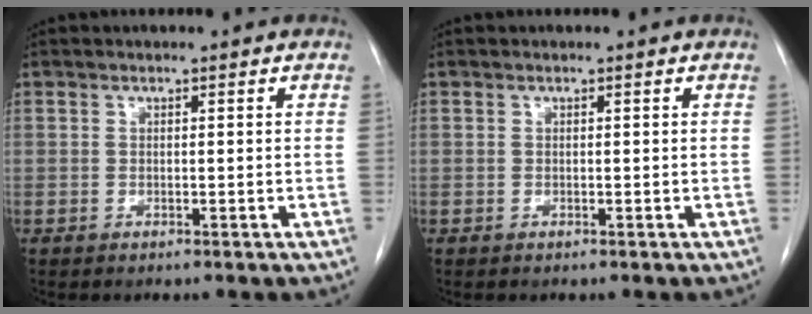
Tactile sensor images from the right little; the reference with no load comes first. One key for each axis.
{"total": 0.0}